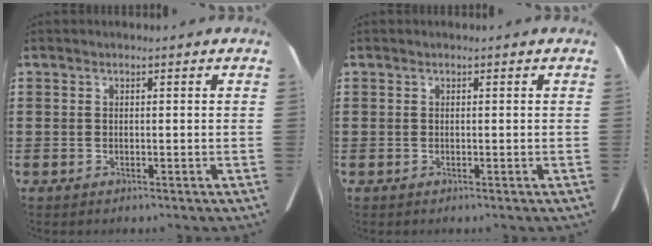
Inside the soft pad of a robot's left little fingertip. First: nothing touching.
{"total": 0.0}